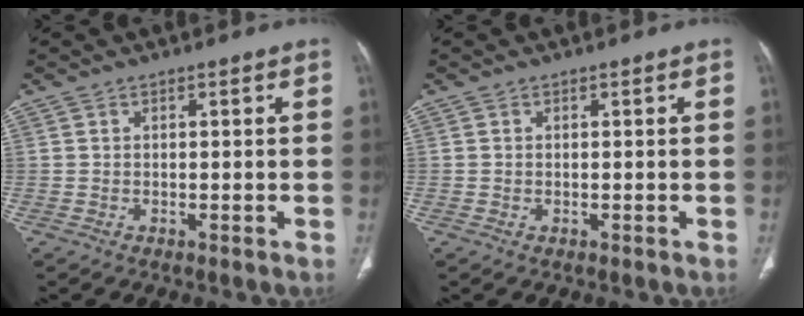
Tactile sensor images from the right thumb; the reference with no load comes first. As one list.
[{"total": 0.0}]